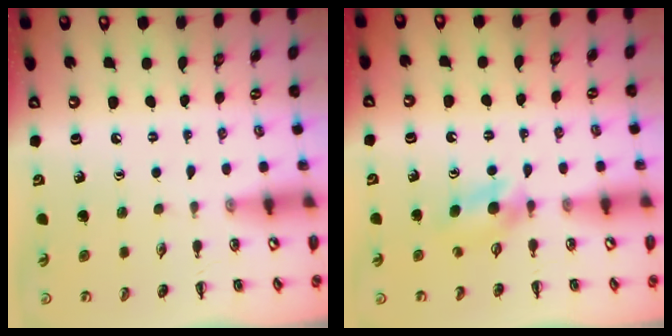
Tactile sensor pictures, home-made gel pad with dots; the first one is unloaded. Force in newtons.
{"total": 3.7, "press": 3.4, "slide": 1.5}